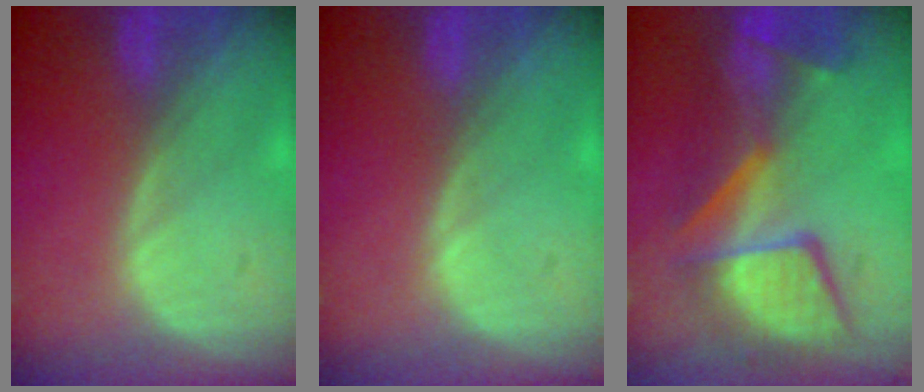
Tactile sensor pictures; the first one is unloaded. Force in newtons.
{"total": 0.0}
{"total": 10.2, "press": 9.8, "slide": 2.9}